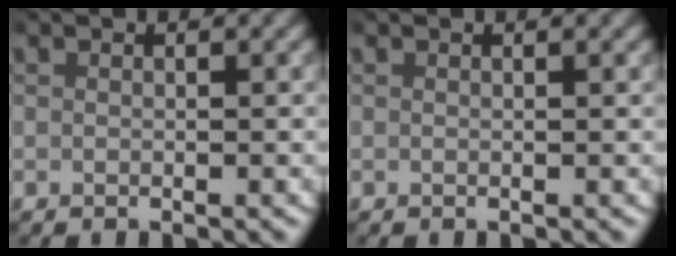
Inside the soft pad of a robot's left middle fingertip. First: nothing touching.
{"total": 0.0}